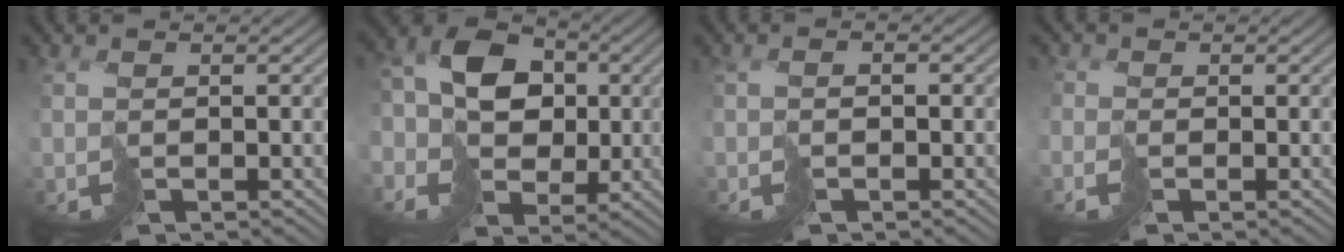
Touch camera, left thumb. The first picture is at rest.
{"total": 10.3, "force": [-0.3, 8.8, 5.4], "torque": [-0.127, -0.003, -0.015]}
{"total": 1.0, "force": [-0.5, 0.4, 0.8], "torque": [-0.016, 0.001, -0.010]}
{"total": 1.9, "force": [-1.1, 1.4, 0.6], "torque": [-0.018, -0.002, -0.027]}